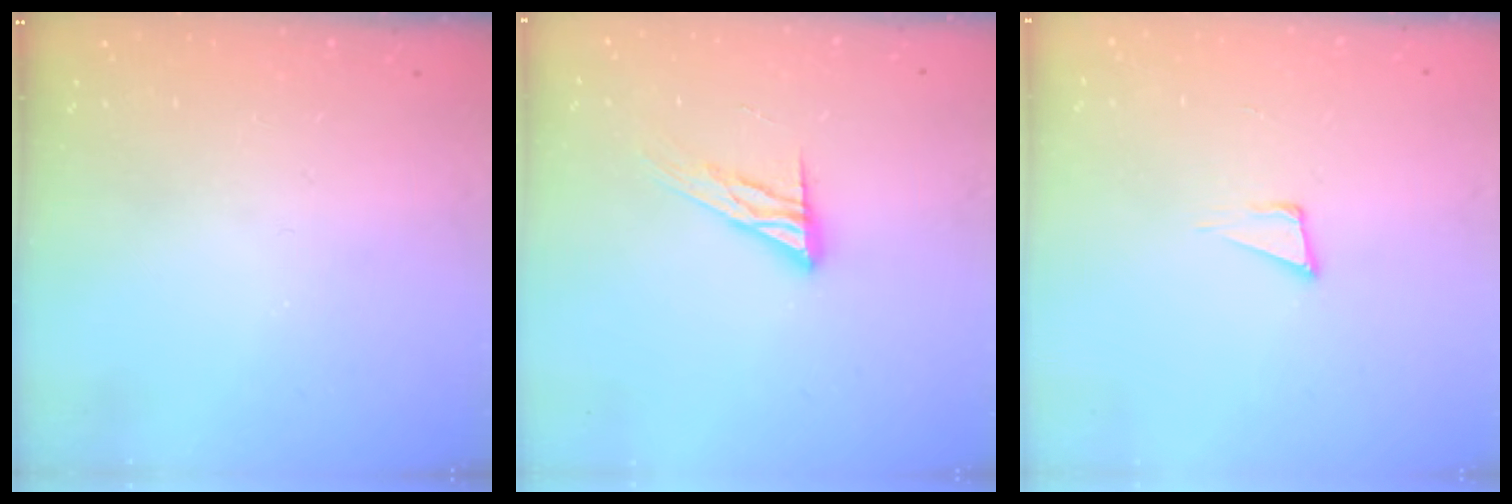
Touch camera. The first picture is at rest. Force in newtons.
{"total": 11.1, "press": 11.1, "slide": 0.9}
{"total": 3.9, "press": 2.6, "slide": 2.9}